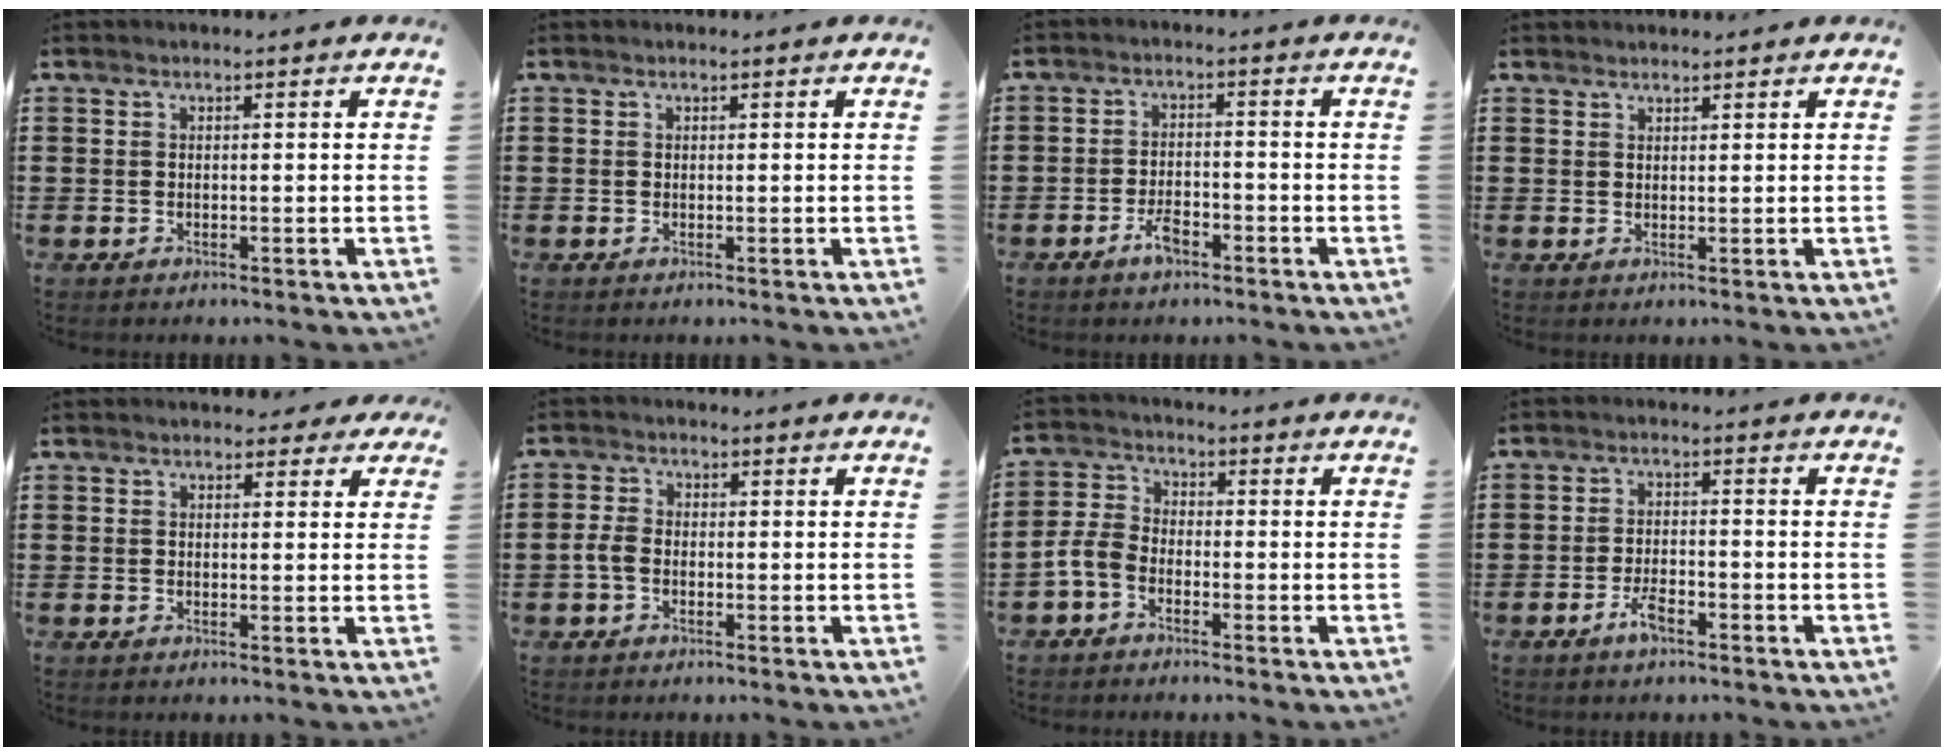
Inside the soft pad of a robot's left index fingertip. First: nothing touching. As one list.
[{"total": 0.0}, {"total": 3.9, "force": [-2.4, 1.5, 2.6], "torque": [-0.050, 0.005, -0.047]}, {"total": 1.2, "force": [1.2, 0.2, 0.0], "torque": [-0.003, 0.000, 0.024]}, {"total": 2.0, "force": [1.6, 1.2, 0.6], "torque": [-0.002, 0.003, 0.025]}, {"total": 2.8, "force": [-0.8, 1.7, 2.1], "torque": [-0.055, -0.002, -0.020]}, {"total": 4.3, "force": [-2.6, 2.5, 2.3], "torque": [-0.072, 0.001, -0.061]}, {"total": 3.8, "force": [-2.3, 1.2, 2.7], "torque": [-0.059, 0.003, -0.047]}]